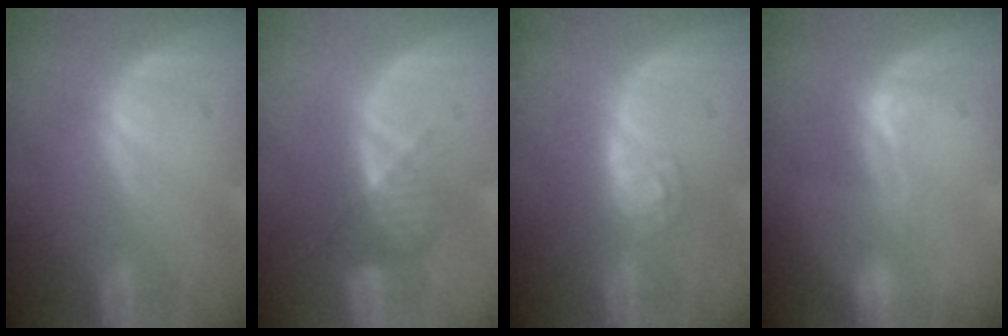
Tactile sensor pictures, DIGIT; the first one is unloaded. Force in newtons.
{"total": 3.5, "press": 3.3, "slide": 1.2}
{"total": 4.6, "press": 4.2, "slide": 1.9}
{"total": 2.2, "press": 1.7, "slide": 1.4}